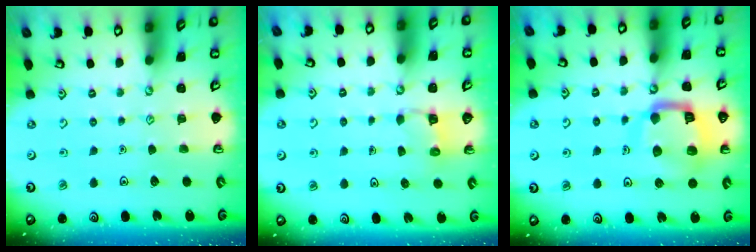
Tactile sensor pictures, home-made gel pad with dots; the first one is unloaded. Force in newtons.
{"total": 2.9, "press": 2.9, "slide": 0.3}
{"total": 15.5, "press": 15.4, "slide": 1.7}